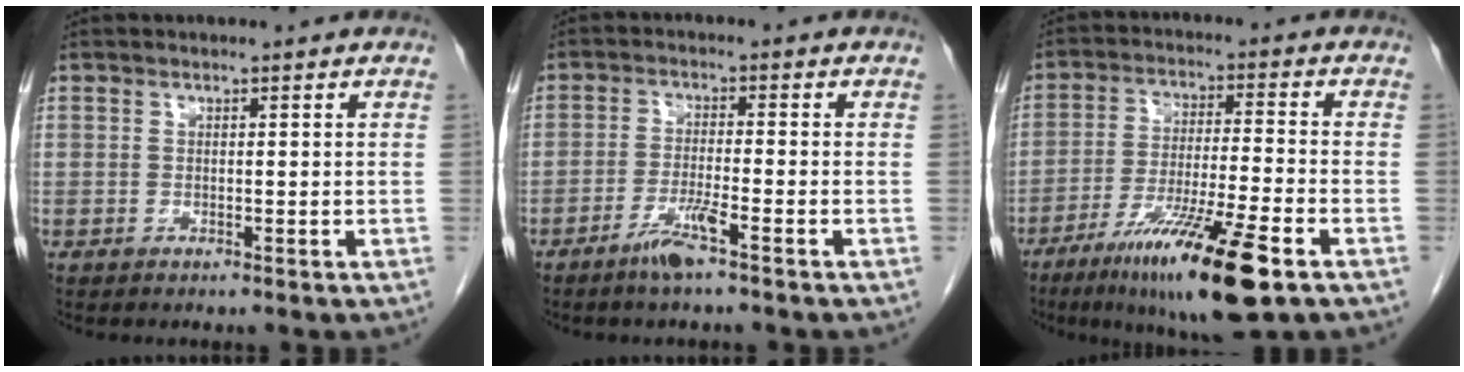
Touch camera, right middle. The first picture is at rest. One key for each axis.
{"total": 4.3, "fx": -2.9, "fy": -0.2, "fz": 3.2, "tx": -0.066, "ty": -0.007, "tz": -0.058}
{"total": 15.5, "fx": -8.8, "fy": 0.5, "fz": 12.7, "tx": -0.224, "ty": -0.043, "tz": -0.147}